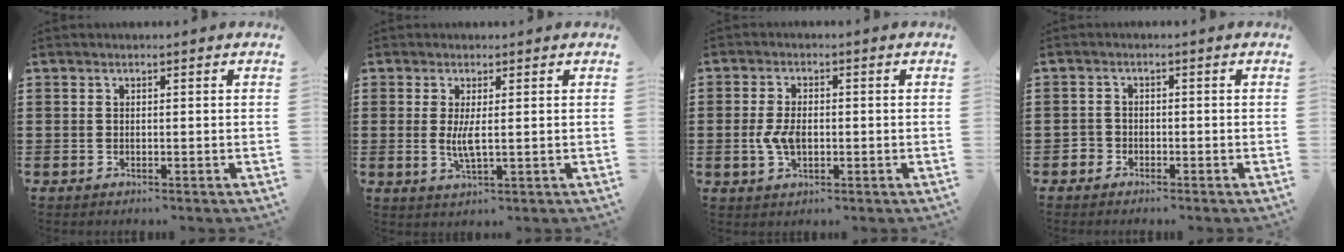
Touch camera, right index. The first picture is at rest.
{"total": 3.3, "force": [0.3, 0.6, 3.3], "torque": [-0.061, -0.005, 0.006]}
{"total": 4.6, "force": [-0.5, 2.7, 3.7], "torque": [-0.085, 0.003, -0.013]}
{"total": 1.8, "force": [-1.3, 1.2, 0.0], "torque": [-0.004, 0.004, -0.030]}